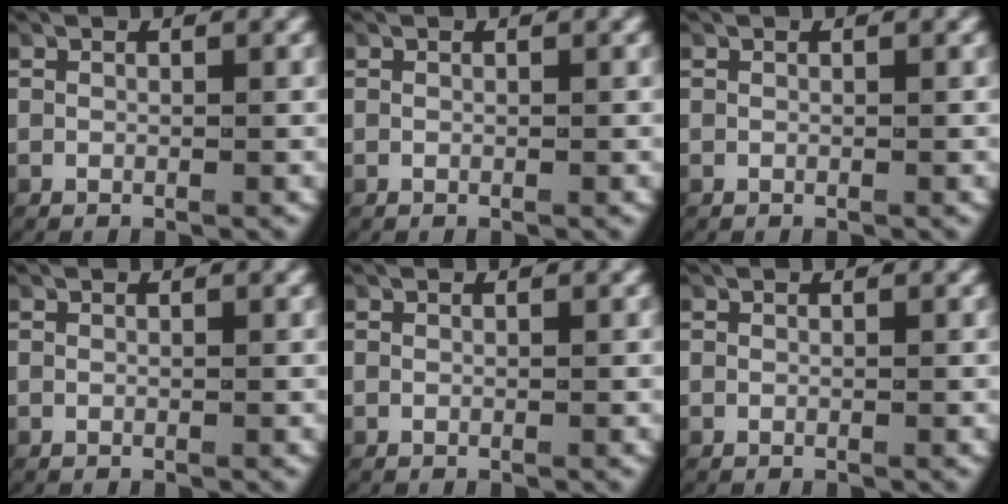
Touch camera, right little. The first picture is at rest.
{"total": 0.0}
{"total": 0.0}
{"total": 0.0}
{"total": 0.0}
{"total": 0.0}